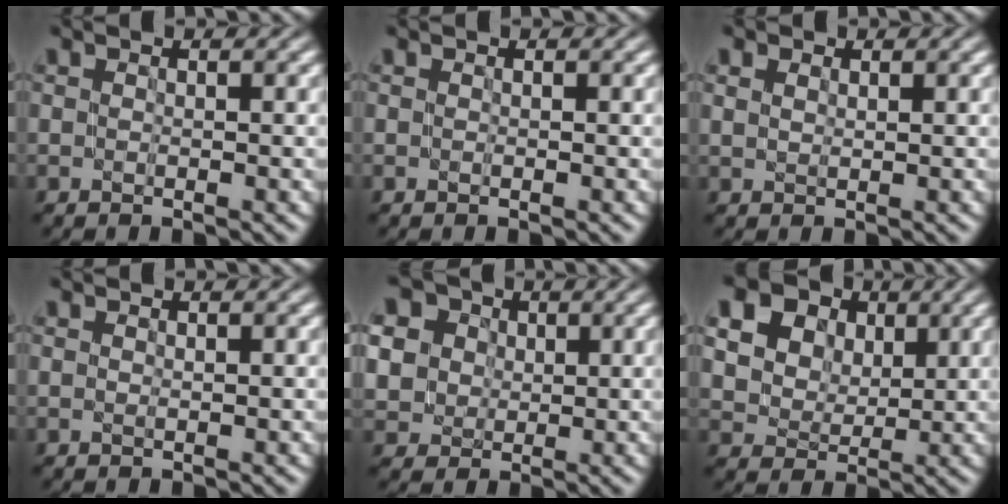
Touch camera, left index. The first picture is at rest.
{"total": 0.0}
{"total": 1.0, "force": [0.8, 0.6, 0.2], "torque": [-0.004, -0.001, 0.014]}
{"total": 0.0}
{"total": 9.3, "force": [3.6, 7.7, 3.8], "torque": [-0.102, 0.028, 0.054]}
{"total": 14.7, "force": [7.7, 10.7, 6.5], "torque": [-0.181, 0.039, 0.137]}